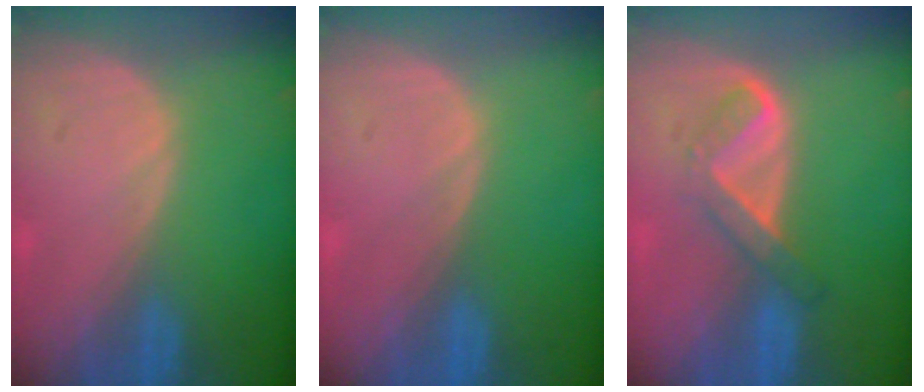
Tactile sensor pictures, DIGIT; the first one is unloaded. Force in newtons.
{"total": 0.0}
{"total": 5.2, "press": 4.4, "slide": 2.9}